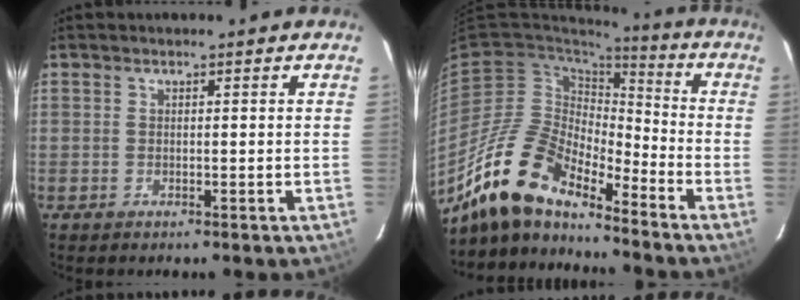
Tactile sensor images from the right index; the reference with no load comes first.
{"total": 16.3, "force": [-13.6, 4.8, 7.6], "torque": [-0.140, -0.007, -0.267]}